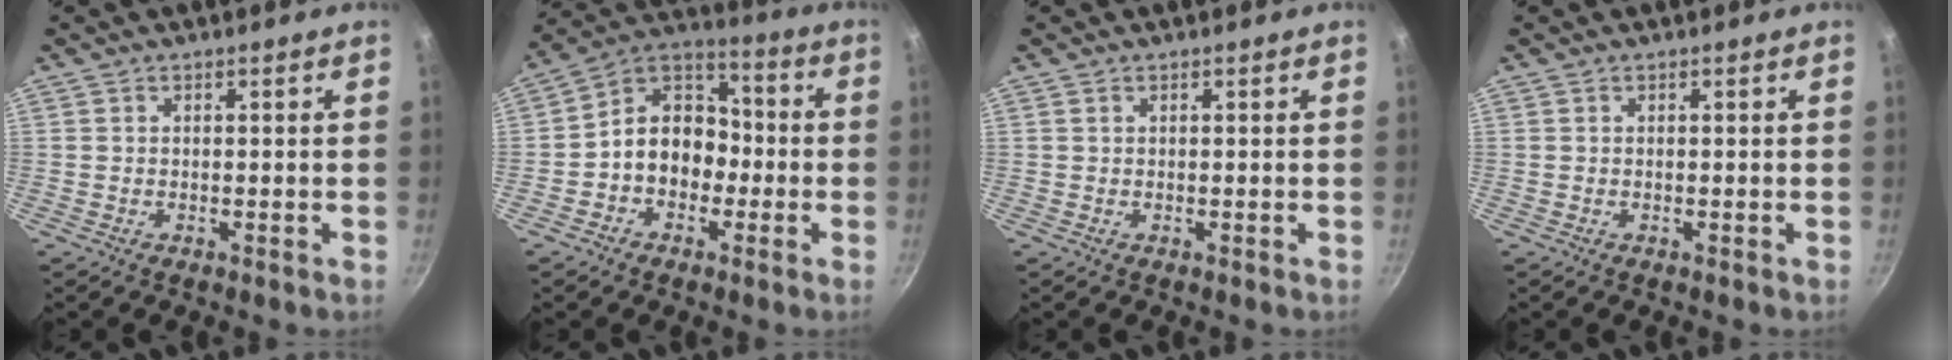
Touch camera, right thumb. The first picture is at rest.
{"total": 11.9, "force": [-2.4, 9.4, 6.8], "torque": [-0.064, 0.052, -0.061]}
{"total": 0.0}
{"total": 0.0}